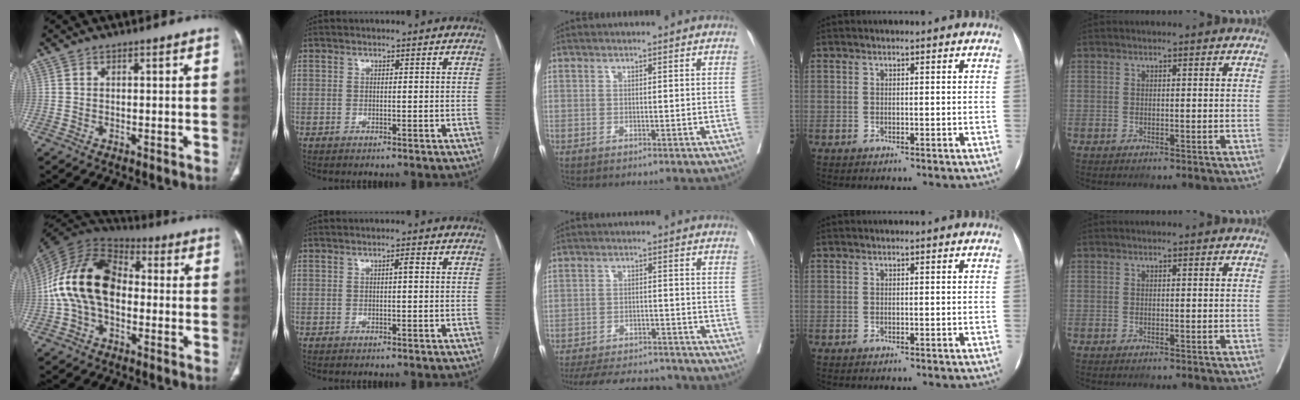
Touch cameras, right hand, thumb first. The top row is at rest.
{"thumb": {"total": 17.5, "force": [-1.1, 11.4, 13.2], "torque": [-0.242, 0.040, -0.029]}, "index": {"total": 1.2, "force": [0.1, 0.2, 1.2], "torque": [-0.018, 0.004, 0.001]}, "middle": {"total": 16.0, "force": [-14.3, 5.1, 5.1], "torque": [-0.108, 0.002, -0.194]}}